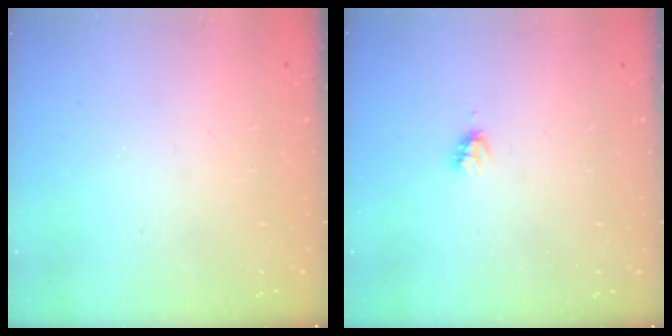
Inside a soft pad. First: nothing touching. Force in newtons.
{"total": 2.2, "press": 2.2, "slide": 0.3}